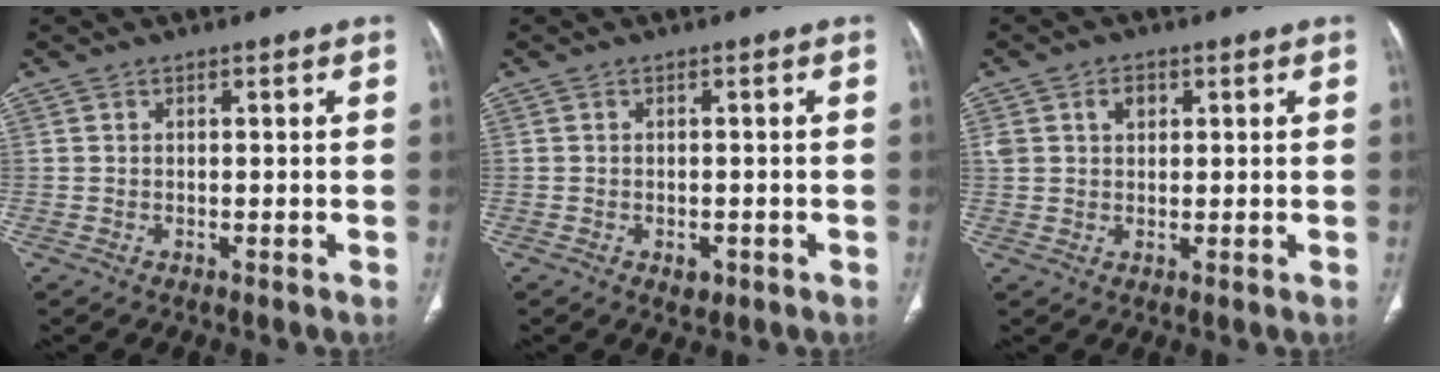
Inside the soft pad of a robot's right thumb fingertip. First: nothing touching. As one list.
[{"total": 2.0, "force": [-0.9, 1.3, 1.2], "torque": [-0.010, 0.001, -0.006]}, {"total": 3.7, "force": [1.4, 2.7, 2.1], "torque": [-0.027, 0.000, 0.029]}]